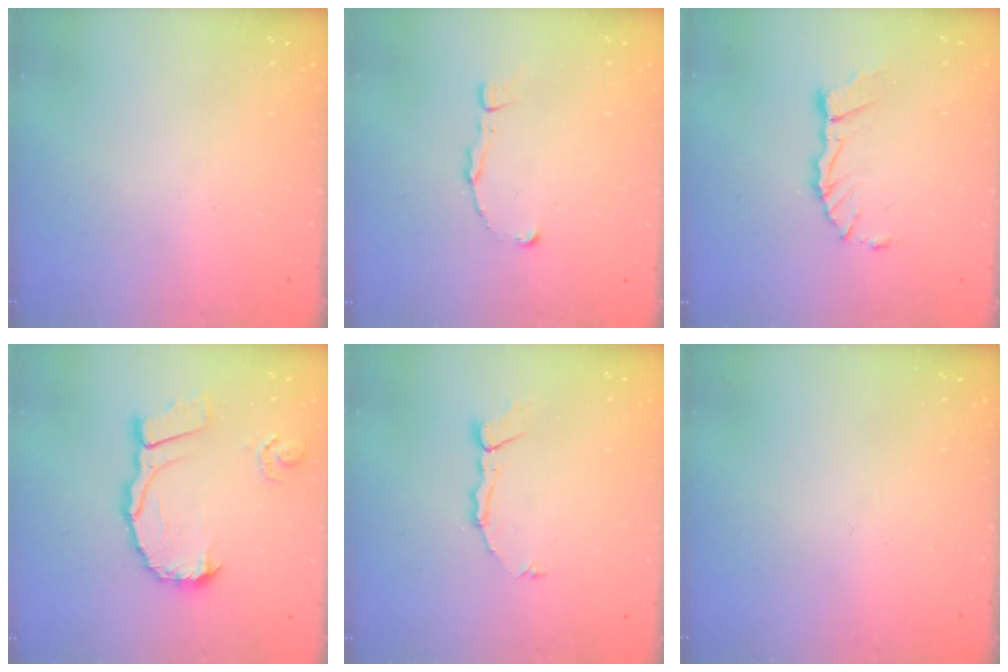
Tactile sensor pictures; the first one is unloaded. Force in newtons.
{"total": 1.2, "press": 1.2, "slide": 0.1}
{"total": 9.2, "press": 9.2, "slide": 0.6}
{"total": 12.0, "press": 12.0, "slide": 0.9}
{"total": 3.5, "press": 3.5, "slide": 0.3}
{"total": 0.0}